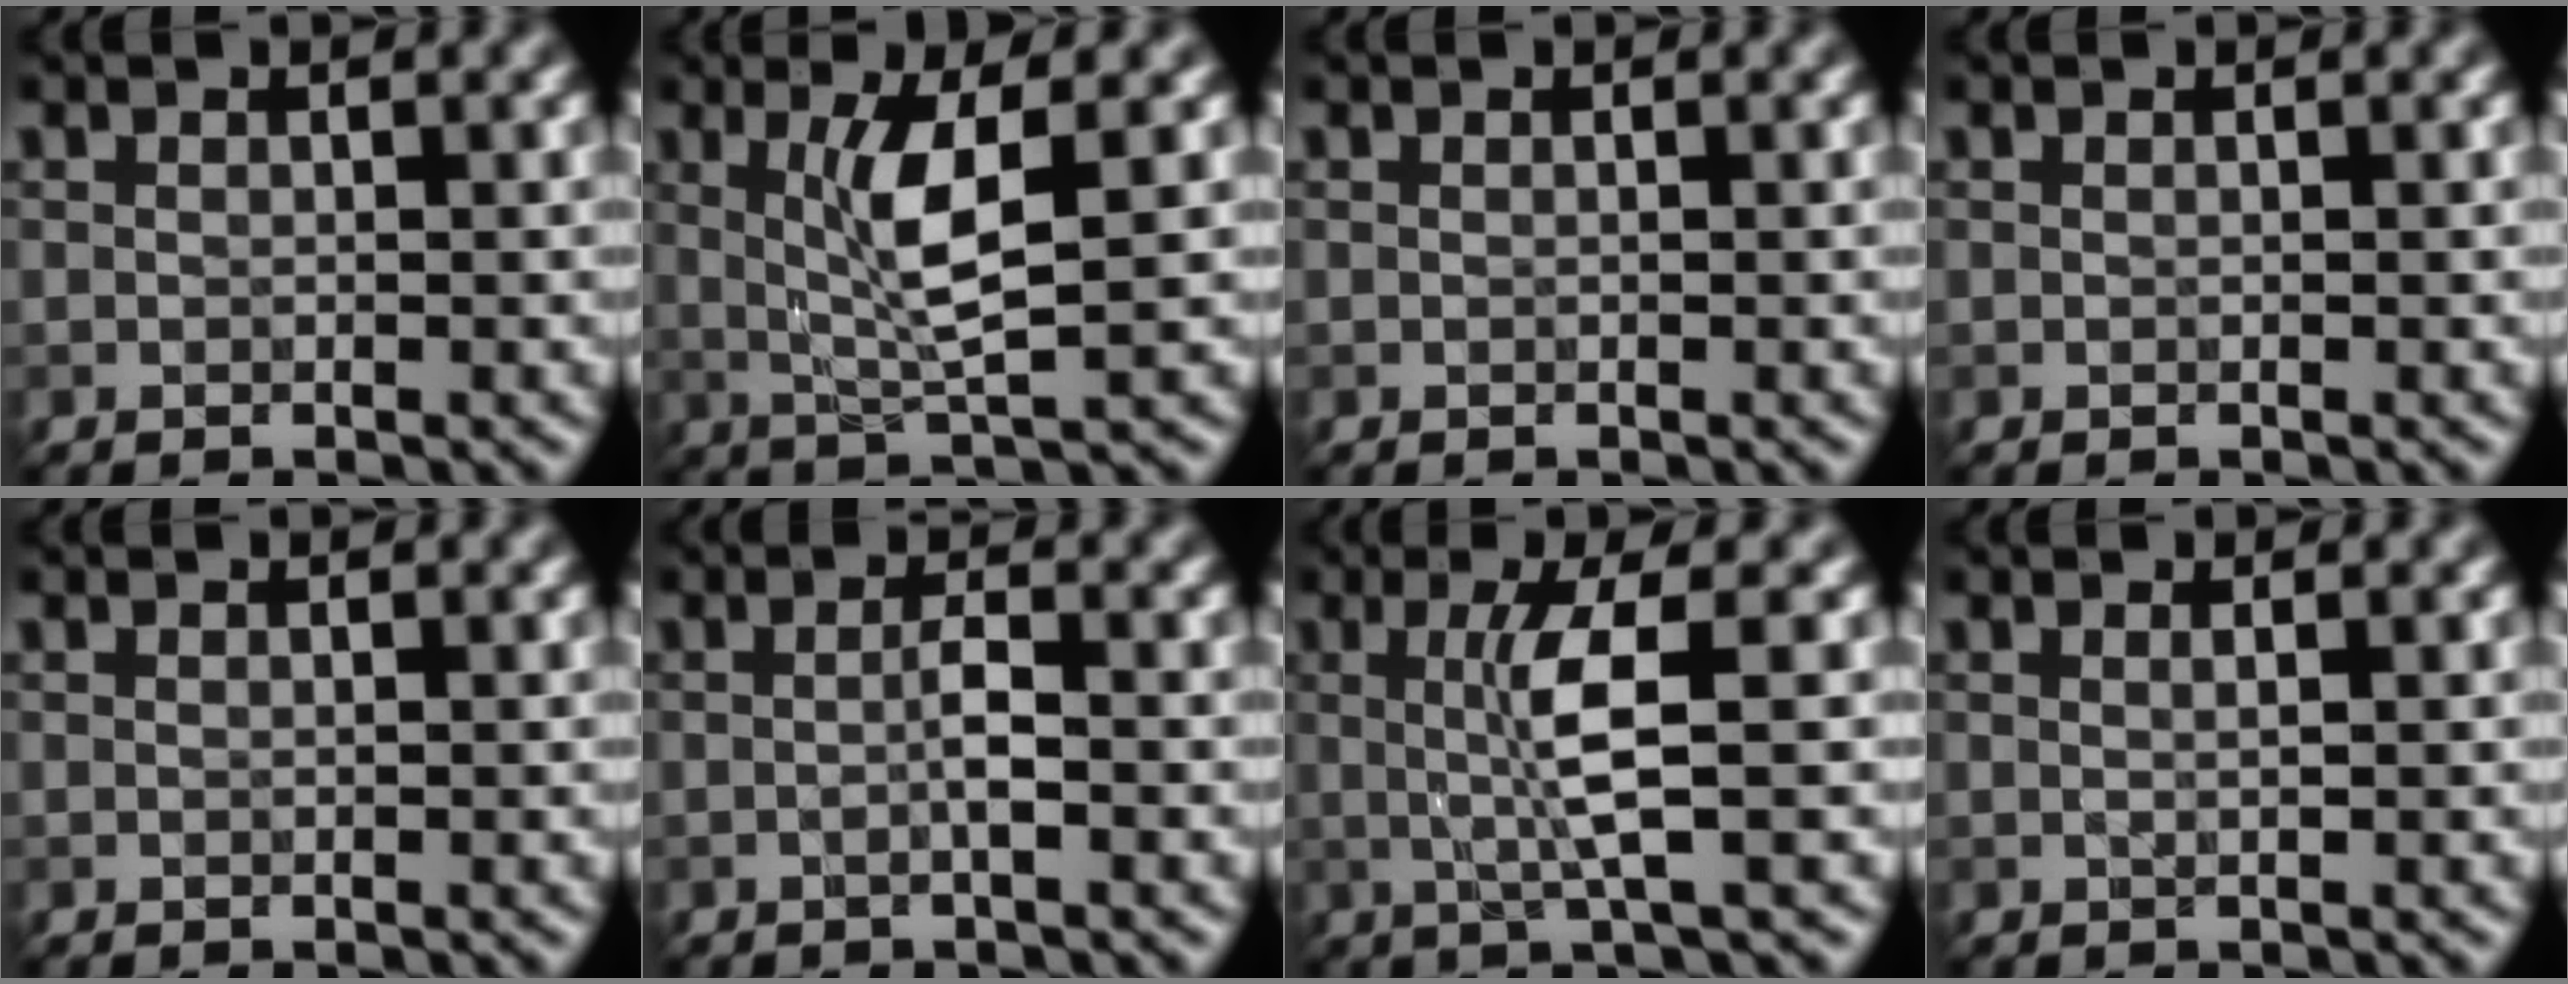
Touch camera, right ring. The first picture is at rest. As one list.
[{"total": 4.5, "force": [0.8, 0.6, 4.3], "torque": [-0.090, -0.002, 0.024]}, {"total": 0.0}, {"total": 0.0}, {"total": 0.0}, {"total": 1.7, "force": [-0.4, 0.1, 1.7], "torque": [-0.030, 0.002, -0.008]}, {"total": 4.2, "force": [0.2, 0.4, 4.2], "torque": [-0.086, -0.001, 0.007]}, {"total": 0.7, "force": [0.2, 0.2, 0.6], "torque": [-0.009, -0.001, -0.003]}]